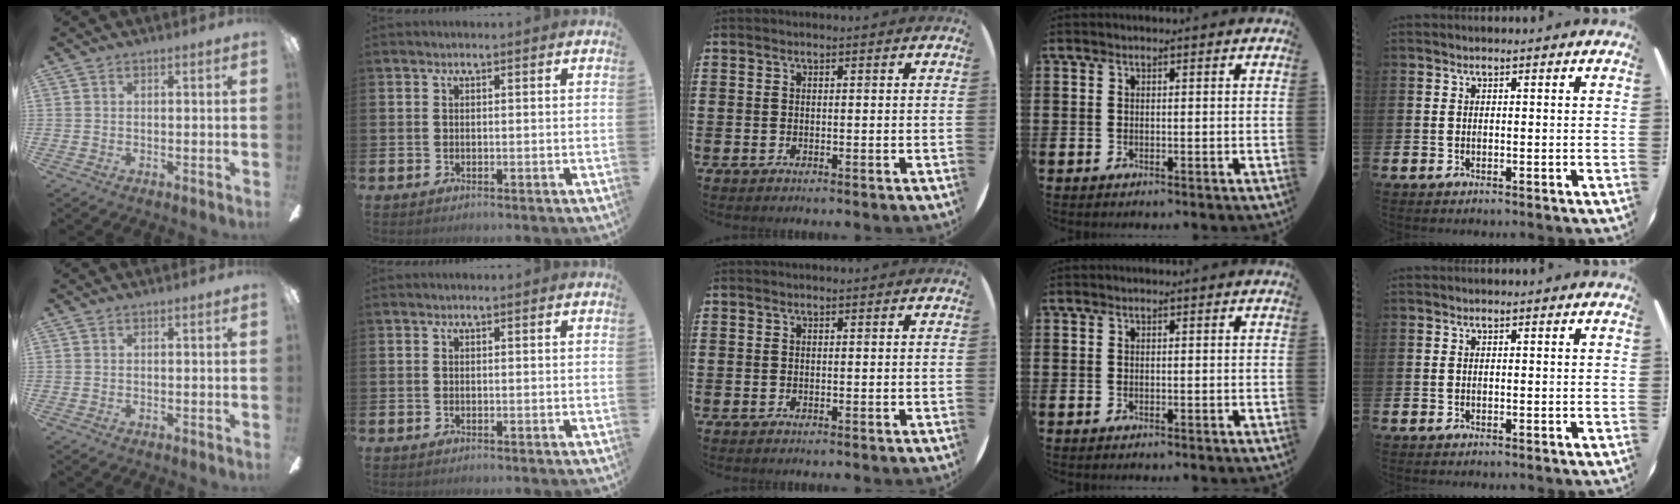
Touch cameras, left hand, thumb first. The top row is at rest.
{}